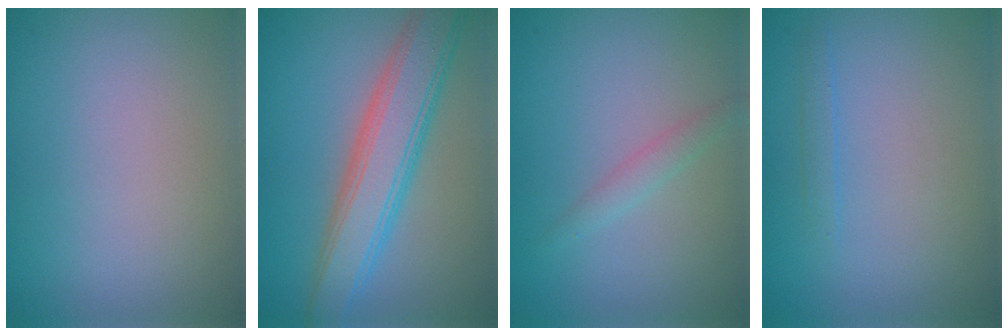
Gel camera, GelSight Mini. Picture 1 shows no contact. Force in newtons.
{"total": 6.3, "press": 6.3, "slide": 0.3}
{"total": 1.3, "press": 1.3, "slide": 0.0}
{"total": 0.9, "press": 0.9, "slide": 0.1}